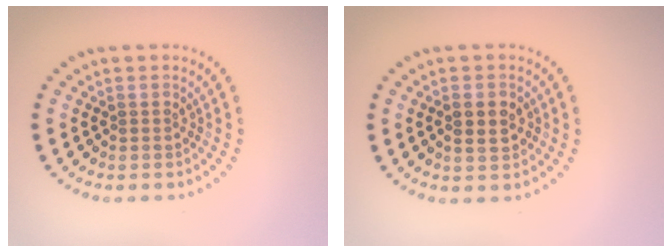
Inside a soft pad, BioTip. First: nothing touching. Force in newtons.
{"total": 2.8, "press": 2.8, "slide": 0.2}